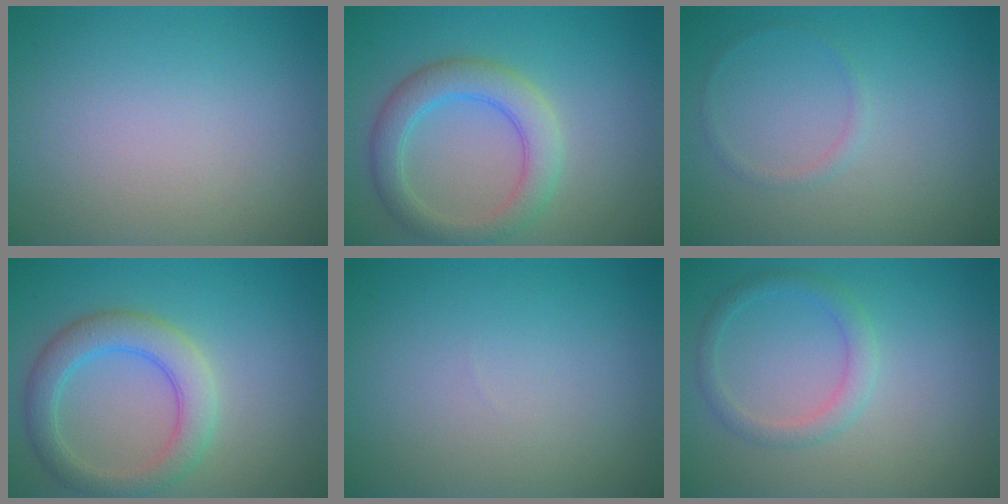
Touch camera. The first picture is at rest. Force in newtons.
{"total": 4.3, "press": 4.3, "slide": 0.2}
{"total": 0.8, "press": 0.8, "slide": 0.1}
{"total": 4.3, "press": 4.3, "slide": 0.2}
{"total": 0.0}
{"total": 2.0, "press": 2.0, "slide": 0.1}